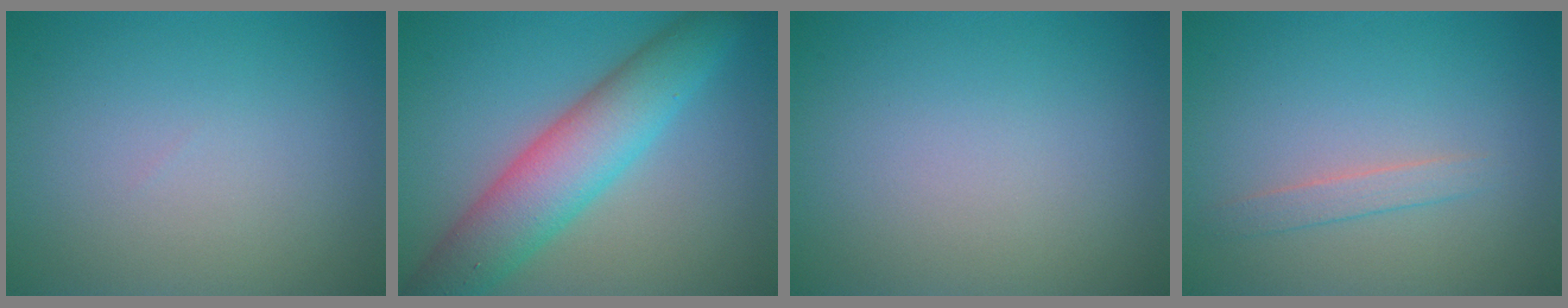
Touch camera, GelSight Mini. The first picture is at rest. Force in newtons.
{"total": 7.4, "press": 7.4, "slide": 0.4}
{"total": 0.0}
{"total": 1.3, "press": 1.3, "slide": 0.1}